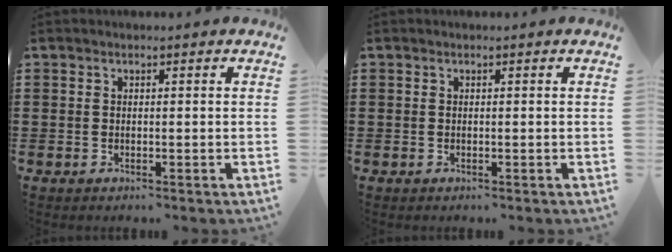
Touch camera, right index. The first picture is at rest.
{"total": 0.0}